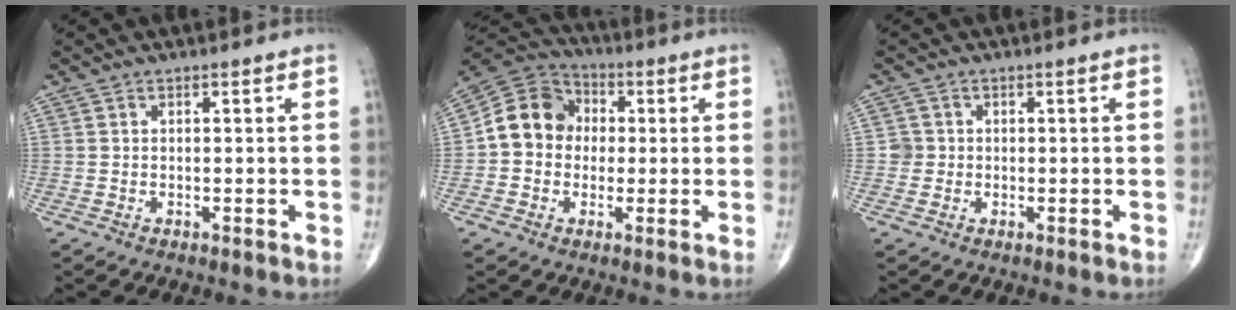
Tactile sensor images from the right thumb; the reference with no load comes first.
{"total": 11.2, "force": [0.3, 9.8, 5.5], "torque": [-0.075, 0.030, -0.008]}
{"total": 2.0, "force": [-0.1, 2.0, 0.0], "torque": [0.014, 0.007, -0.005]}